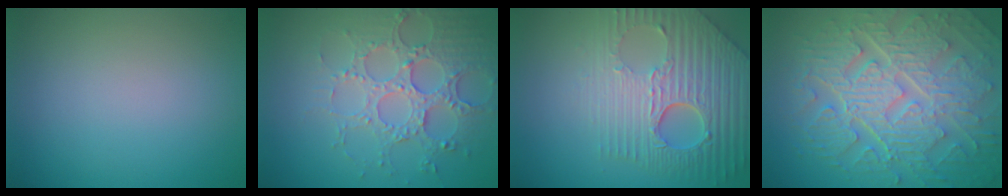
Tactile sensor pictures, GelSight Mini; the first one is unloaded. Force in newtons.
{"total": 4.5, "press": 4.5, "slide": 0.4}
{"total": 9.0, "press": 6.1, "slide": 6.6}
{"total": 10.6, "press": 7.0, "slide": 8.0}